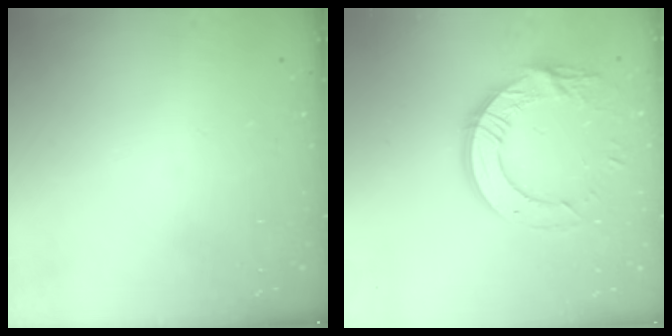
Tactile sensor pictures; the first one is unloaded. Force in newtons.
{"total": 15.2, "press": 15.1, "slide": 1.5}